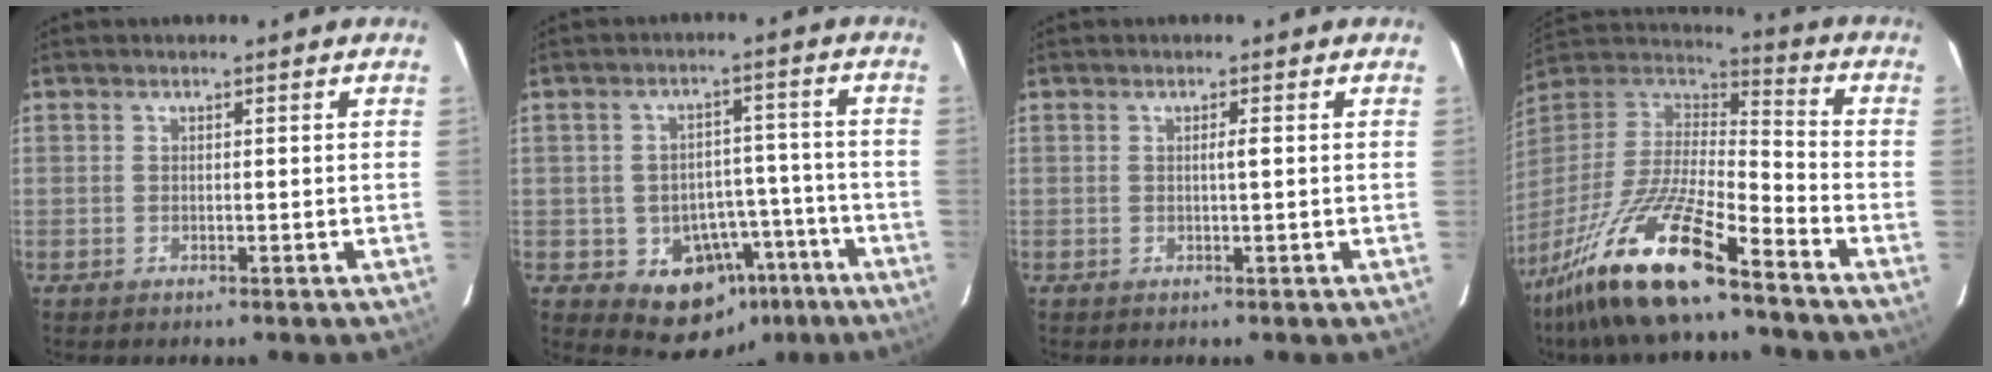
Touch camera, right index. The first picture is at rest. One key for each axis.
{"total": 10.8, "fx": -5.4, "fy": 8.2, "fz": 4.5, "tx": -0.042, "ty": 0.034, "tz": -0.062}
{"total": 1.0, "fx": 0.1, "fy": -0.2, "fz": 0.9, "tx": -0.015, "ty": 0.001, "tz": -0.001}
{"total": 19.8, "fx": -13.6, "fy": 2.8, "fz": 14.1, "tx": -0.311, "ty": -0.031, "tz": -0.257}